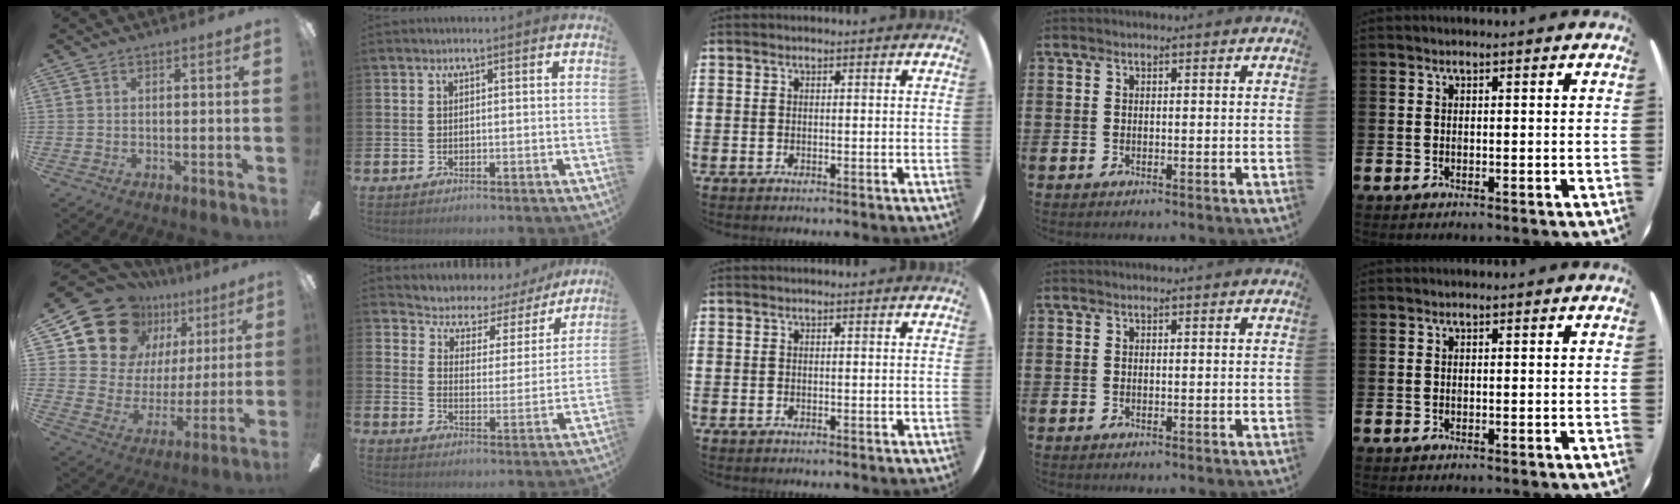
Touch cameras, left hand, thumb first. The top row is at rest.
{"thumb": {"total": 20.1, "force": [11.7, 14.3, 7.8], "torque": [-0.143, -0.061, 0.236]}, "index": {"total": 4.9, "force": [4.4, 2.3, 0.3], "torque": [-0.039, -0.039, 0.068]}}